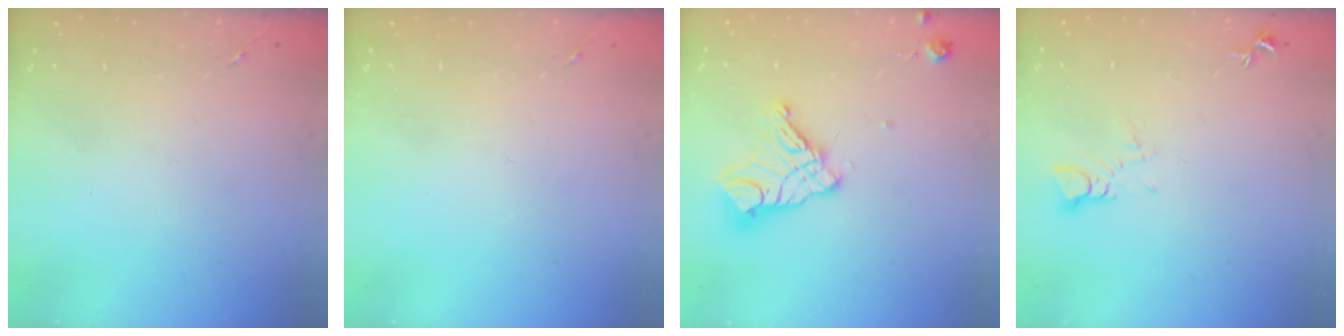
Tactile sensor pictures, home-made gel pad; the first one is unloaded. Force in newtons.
{"total": 0.0}
{"total": 14.6, "press": 14.5, "slide": 1.4}
{"total": 3.5, "press": 3.5, "slide": 0.3}